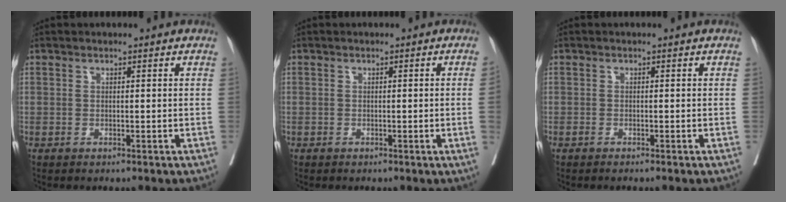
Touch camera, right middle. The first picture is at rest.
{"total": 1.2, "force": [-0.2, -0.4, 1.1], "torque": [-0.015, -0.002, -0.003]}
{"total": 1.2, "force": [-1.0, -0.1, 0.6], "torque": [-0.009, 0.000, -0.013]}